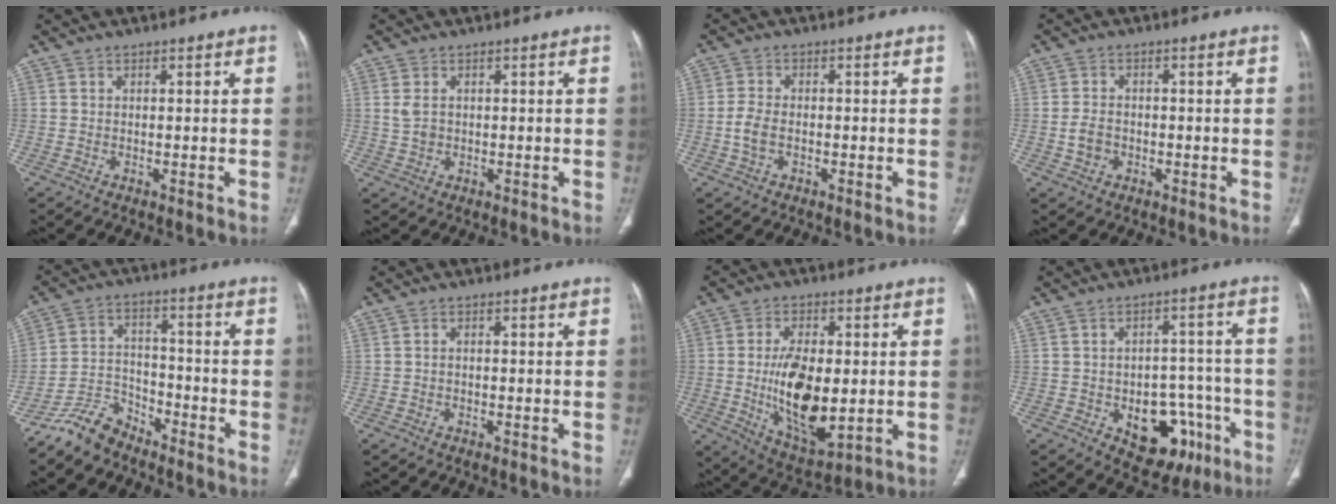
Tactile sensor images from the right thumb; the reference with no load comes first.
{"total": 2.5, "force": [0.4, 1.8, 1.7], "torque": [-0.037, 0.000, 0.014]}
{"total": 3.8, "force": [-0.8, 2.4, 2.8], "torque": [-0.062, 0.012, -0.016]}
{"total": 3.5, "force": [-0.8, 2.8, 1.9], "torque": [-0.033, 0.012, -0.014]}
{"total": 7.4, "force": [-6.6, 3.1, 1.3], "torque": [-0.016, 0.050, -0.136]}
{"total": 0.5, "force": [-0.2, 0.3, 0.3], "torque": [-0.003, 0.003, -0.008]}
{"total": 15.7, "force": [-1.1, 7.7, 13.7], "torque": [-0.227, -0.016, -0.005]}
{"total": 14.0, "force": [-5.6, 9.0, 9.1], "torque": [-0.074, 0.044, -0.064]}